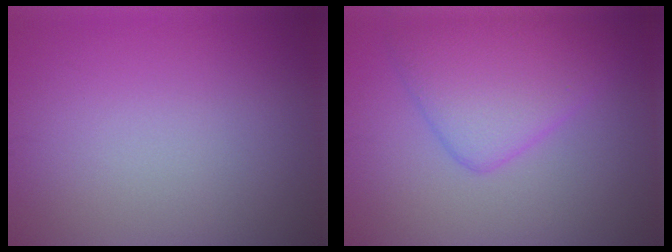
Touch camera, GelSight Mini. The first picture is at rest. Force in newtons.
{"total": 5.3, "press": 5.3, "slide": 0.2}